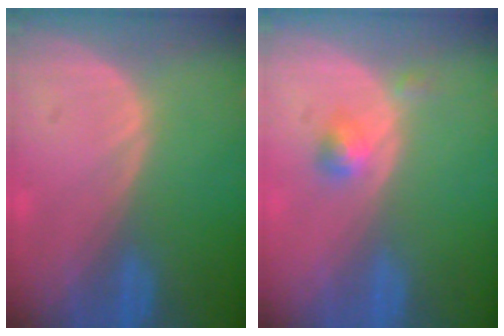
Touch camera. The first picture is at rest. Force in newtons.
{"total": 2.4, "press": 2.1, "slide": 1.1}